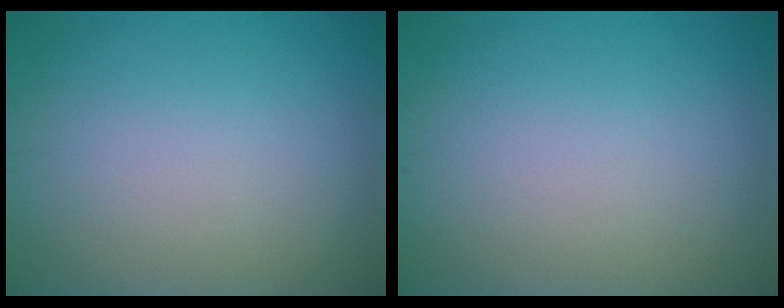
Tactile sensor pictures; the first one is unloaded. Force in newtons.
{"total": 0.0}